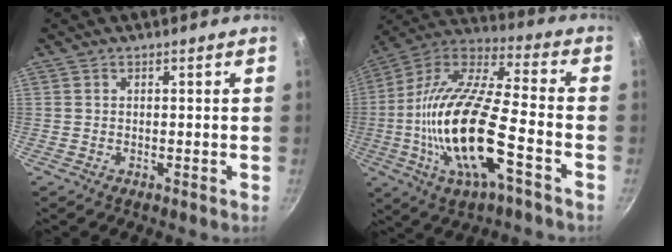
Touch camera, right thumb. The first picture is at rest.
{"total": 22.9, "force": [-6.3, 7.6, 20.7], "torque": [-0.398, 0.025, -0.134]}